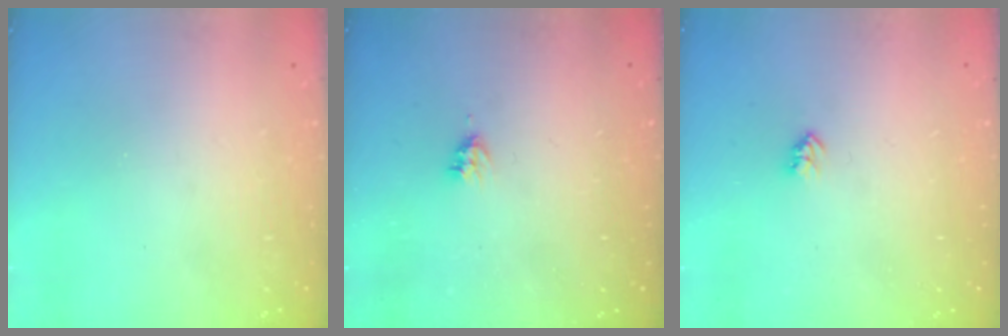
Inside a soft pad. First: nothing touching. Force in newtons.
{"total": 3.5, "press": 3.4, "slide": 0.5}
{"total": 2.6, "press": 2.6, "slide": 0.4}